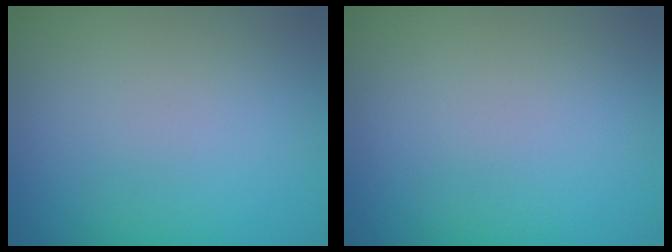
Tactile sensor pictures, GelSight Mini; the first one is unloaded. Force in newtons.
{"total": 0.0}